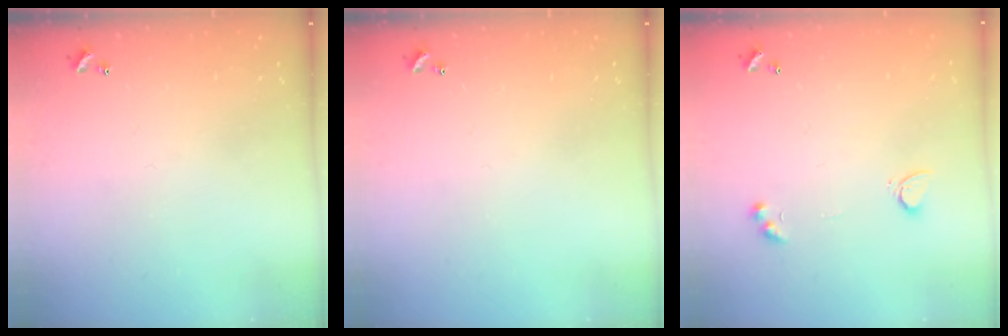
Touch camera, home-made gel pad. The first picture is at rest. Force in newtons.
{"total": 0.0}
{"total": 2.9, "press": 2.6, "slide": 1.3}